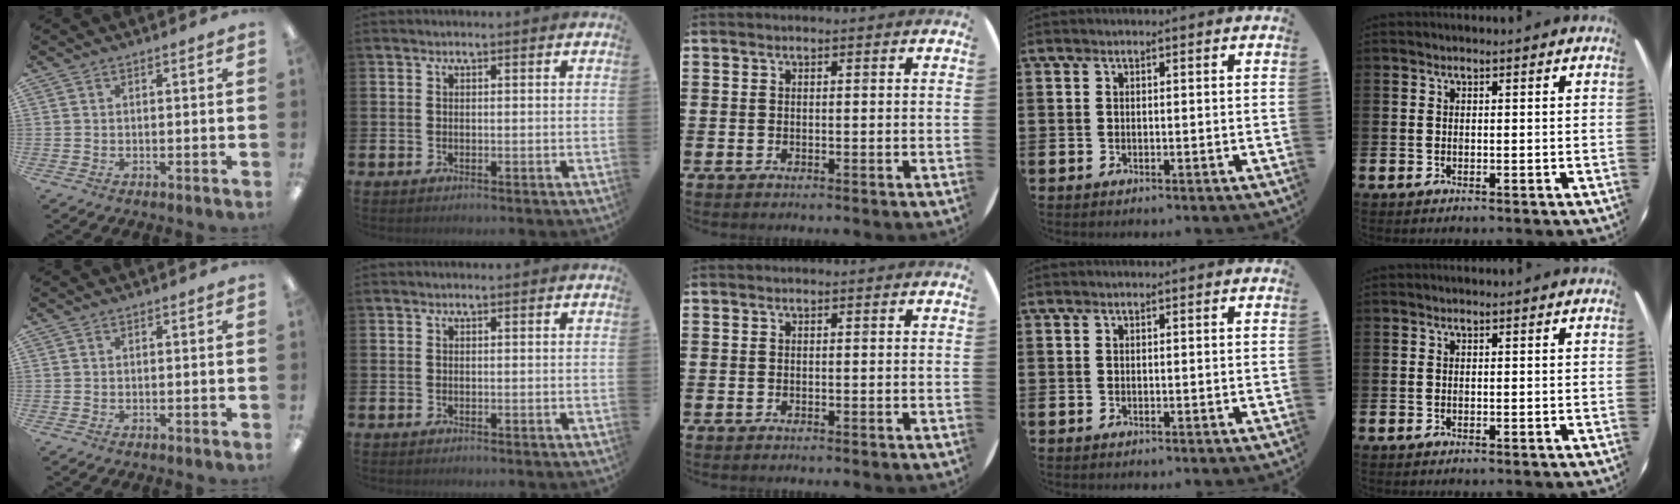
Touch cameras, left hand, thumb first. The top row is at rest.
{}